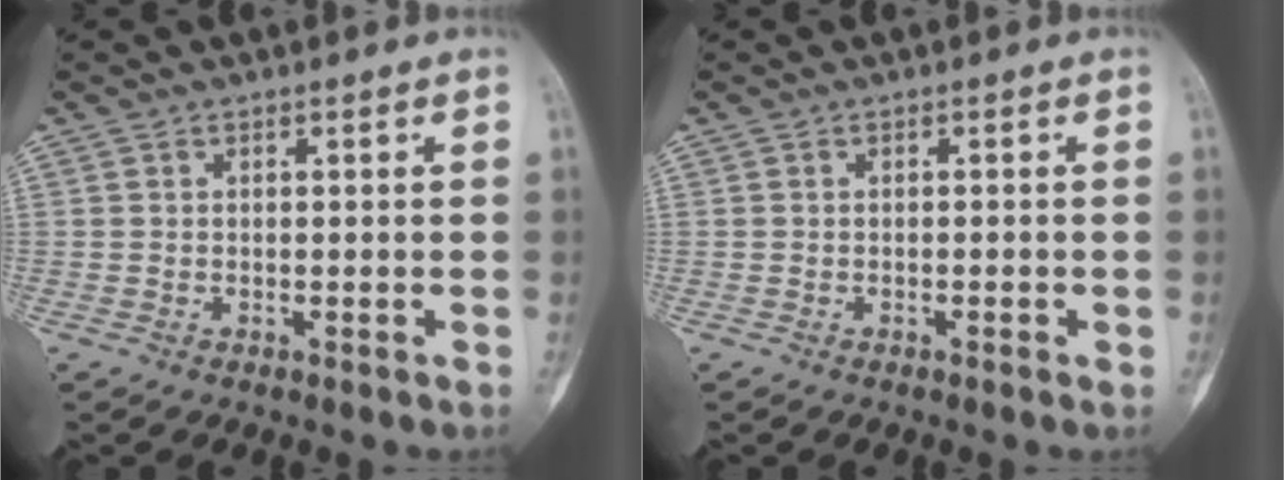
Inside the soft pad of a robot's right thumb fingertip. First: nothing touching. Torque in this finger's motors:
{"motor_torque": [-0.59, -0.31, -0.25, -0.09, -0.06]}